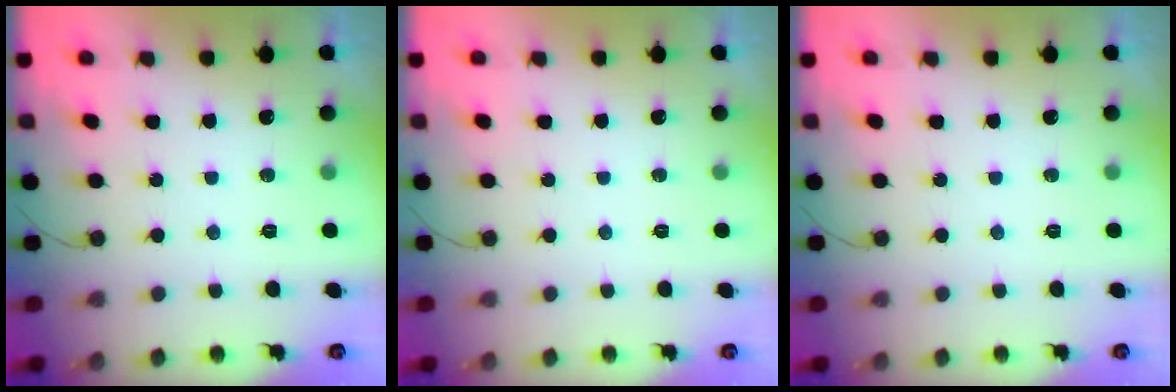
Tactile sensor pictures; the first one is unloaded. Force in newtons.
{"total": 0.0}
{"total": 0.0}